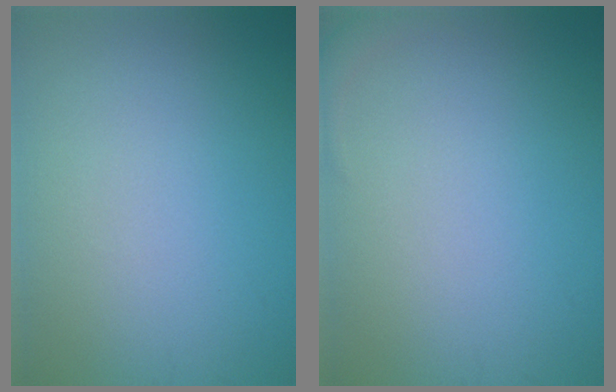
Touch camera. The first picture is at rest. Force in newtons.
{"total": 1.1, "press": 1.1, "slide": 0.1}